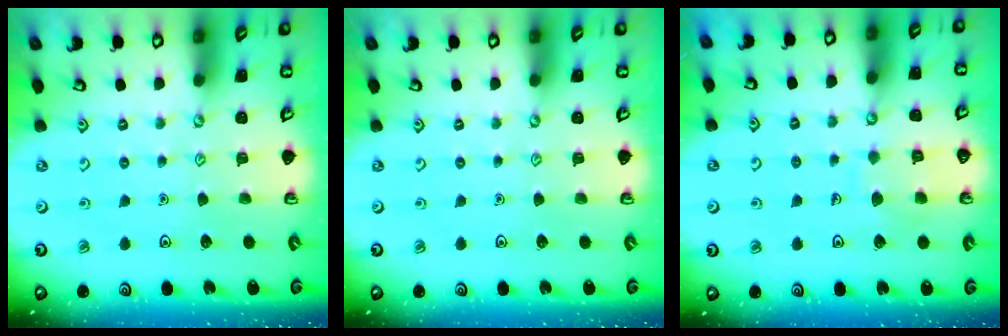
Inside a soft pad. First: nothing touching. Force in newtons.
{"total": 0.0}
{"total": 7.3, "press": 7.3, "slide": 0.7}